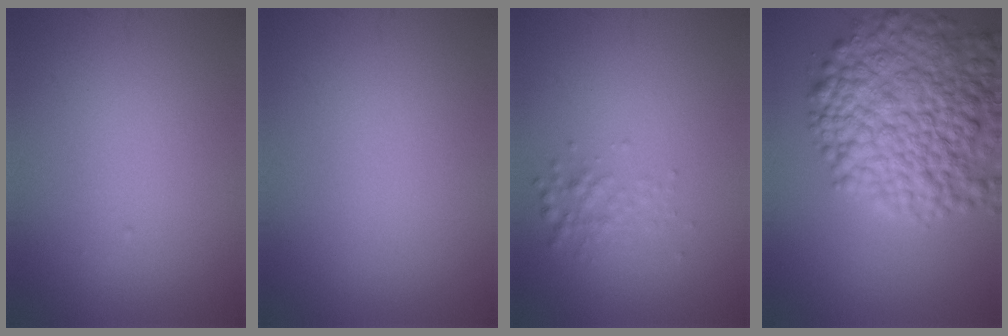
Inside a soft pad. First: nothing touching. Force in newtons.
{"total": 0.0}
{"total": 1.7, "press": 1.7, "slide": 0.1}
{"total": 11.4, "press": 11.4, "slide": 0.6}